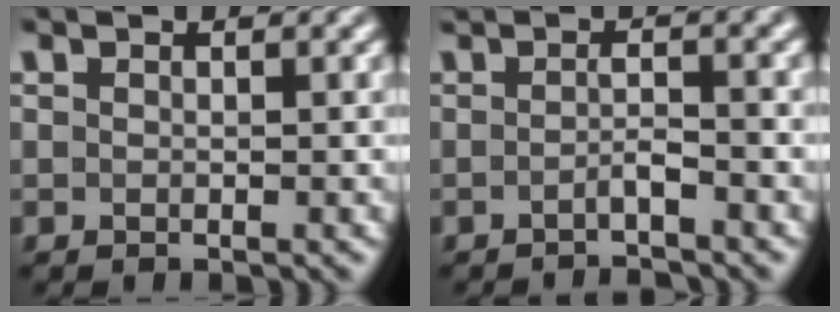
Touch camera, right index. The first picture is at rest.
{"total": 2.2, "force": [-1.6, -0.5, 1.4], "torque": [-0.018, -0.001, -0.028]}